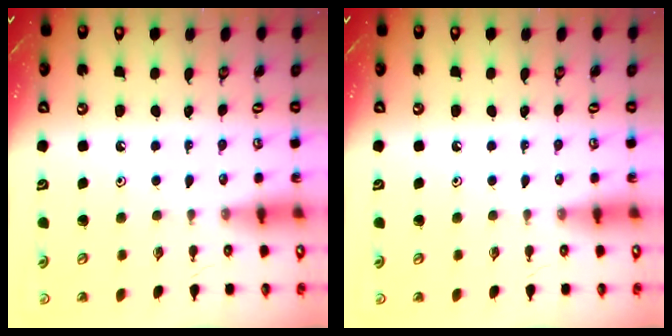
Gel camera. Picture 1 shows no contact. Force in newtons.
{"total": 0.0}